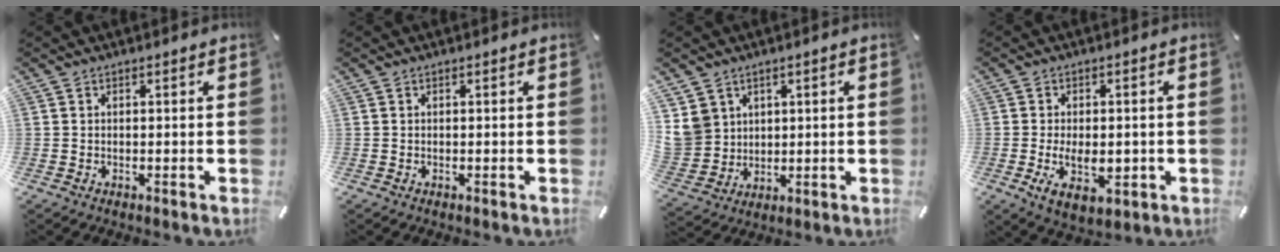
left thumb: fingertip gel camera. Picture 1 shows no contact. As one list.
[{"total": 0.0}, {"total": 8.3, "force": [3.7, 7.4, 0.7], "torque": [-0.042, -0.020, 0.075]}, {"total": 8.1, "force": [-1.6, 4.9, 6.2], "torque": [-0.109, -0.002, -0.025]}]